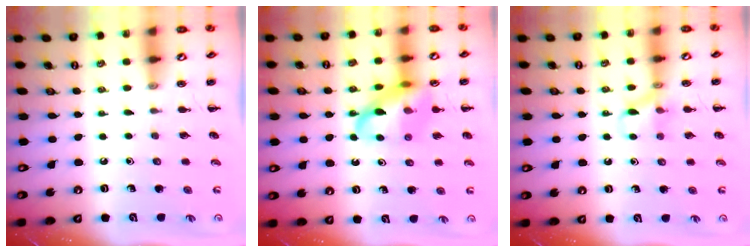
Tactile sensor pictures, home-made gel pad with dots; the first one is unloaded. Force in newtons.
{"total": 13.9, "press": 13.7, "slide": 2.3}
{"total": 8.7, "press": 8.6, "slide": 1.0}